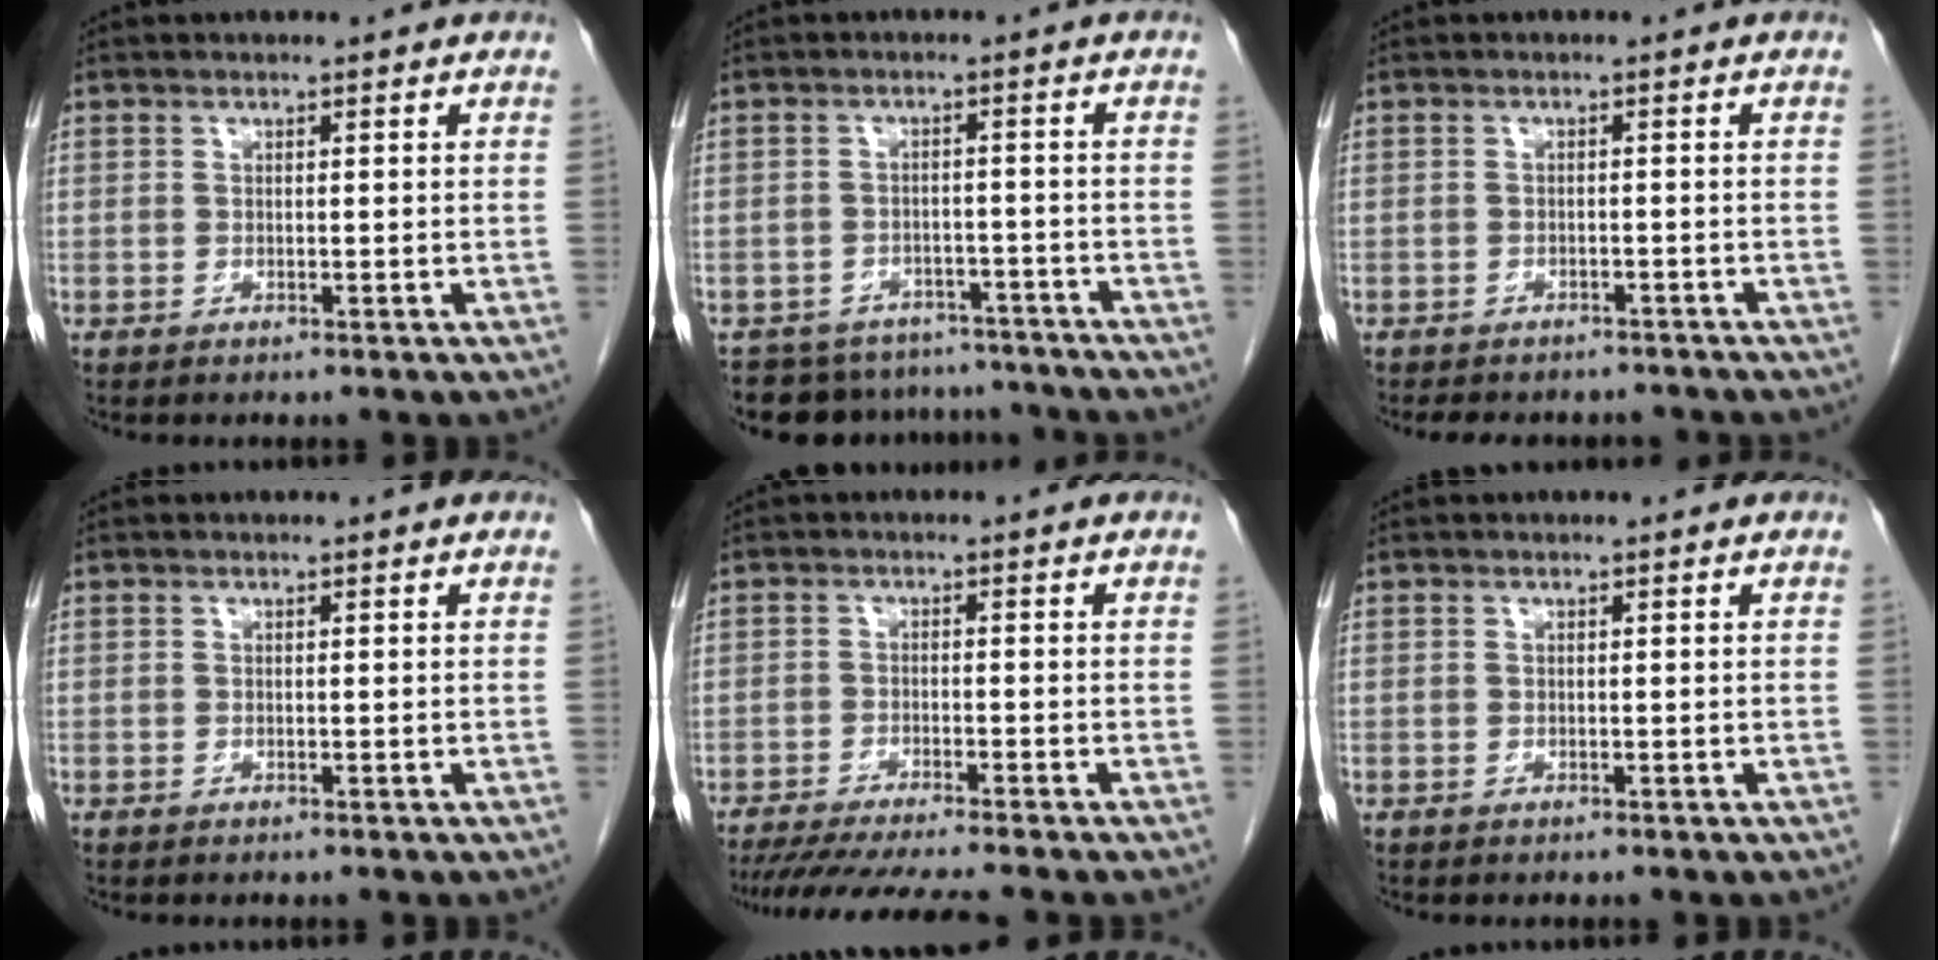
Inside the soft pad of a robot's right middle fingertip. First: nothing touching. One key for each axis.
{"total": 10.9, "fx": -9.9, "fy": 4.5, "fz": 0.9, "tx": -0.010, "ty": 0.015, "tz": -0.122}
{"total": 8.5, "fx": -7.5, "fy": 3.3, "fz": 2.4, "tx": -0.039, "ty": 0.004, "tz": -0.088}
{"total": 0.0}
{"total": 11.2, "fx": -9.8, "fy": -0.5, "fz": 5.3, "tx": -0.062, "ty": -0.024, "tz": -0.150}
{"total": 0.0}